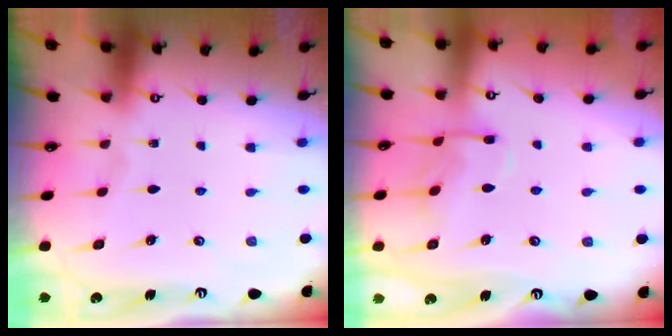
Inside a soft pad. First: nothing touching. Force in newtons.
{"total": 8.2, "press": 8.2, "slide": 0.7}